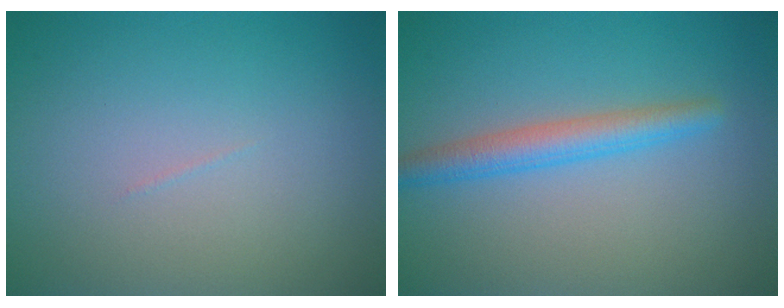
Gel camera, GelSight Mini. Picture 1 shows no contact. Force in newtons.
{"total": 3.0, "press": 3.0, "slide": 0.1}